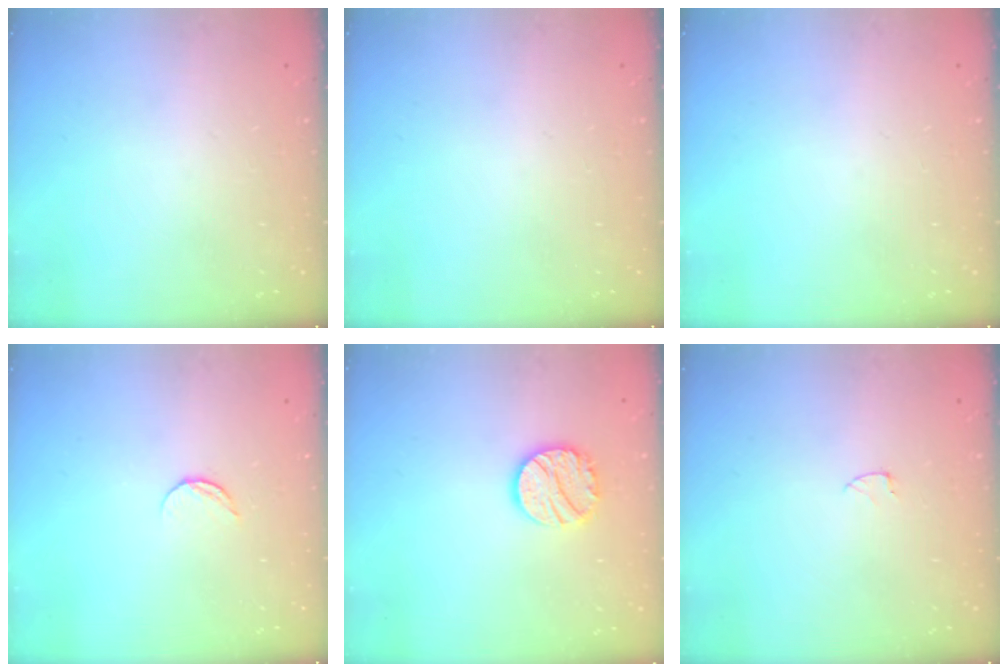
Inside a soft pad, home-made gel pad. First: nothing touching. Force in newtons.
{"total": 0.0}
{"total": 0.0}
{"total": 4.4, "press": 4.4, "slide": 0.4}
{"total": 12.3, "press": 12.2, "slide": 1.0}
{"total": 2.6, "press": 2.6, "slide": 0.2}